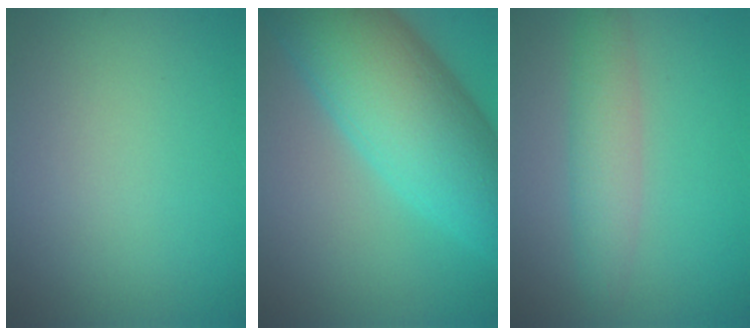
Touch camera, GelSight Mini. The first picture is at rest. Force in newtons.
{"total": 12.5, "press": 12.5, "slide": 0.3}
{"total": 3.3, "press": 3.3, "slide": 0.1}